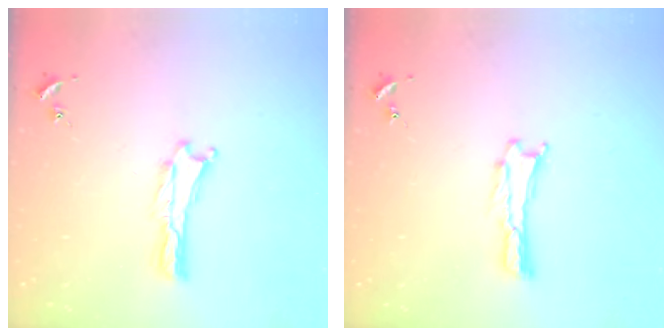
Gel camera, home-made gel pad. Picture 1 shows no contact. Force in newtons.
{"total": 0.0}